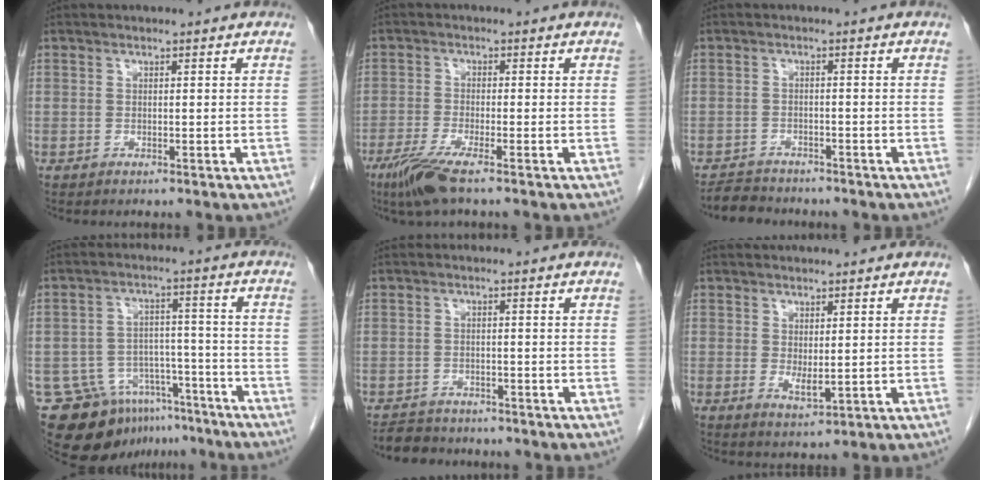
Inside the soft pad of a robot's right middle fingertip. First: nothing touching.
{"total": 5.7, "force": [-3.8, 0.3, 4.3], "torque": [-0.089, -0.017, -0.074]}
{"total": 3.9, "force": [-3.7, 1.2, 0.2], "torque": [-0.009, -0.009, -0.064]}
{"total": 13.8, "force": [-10.0, 8.5, 4.2], "torque": [-0.073, 0.037, -0.144]}
{"total": 4.7, "force": [-4.3, 1.8, 0.4], "torque": [-0.009, -0.006, -0.068]}
{"total": 2.4, "force": [0.2, 0.8, 2.2], "torque": [-0.042, -0.010, 0.014]}